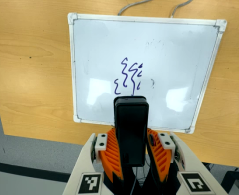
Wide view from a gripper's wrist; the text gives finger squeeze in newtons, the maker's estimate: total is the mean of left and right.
{"total": 8.7, "left": 7.1, "right": 10.2}